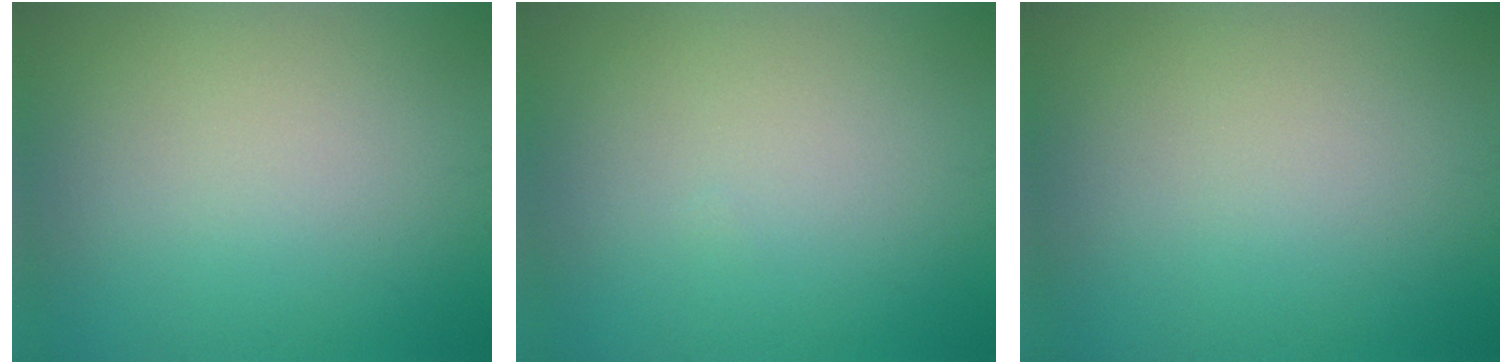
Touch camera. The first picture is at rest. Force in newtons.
{"total": 0.0}
{"total": 0.0}